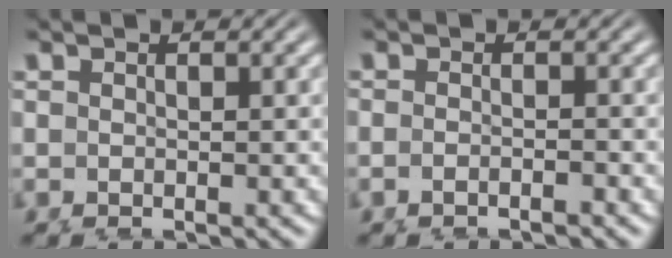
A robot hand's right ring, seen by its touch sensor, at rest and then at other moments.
{"total": 1.1, "force": [-0.8, 0.0, 0.7], "torque": [-0.011, 0.000, -0.013]}